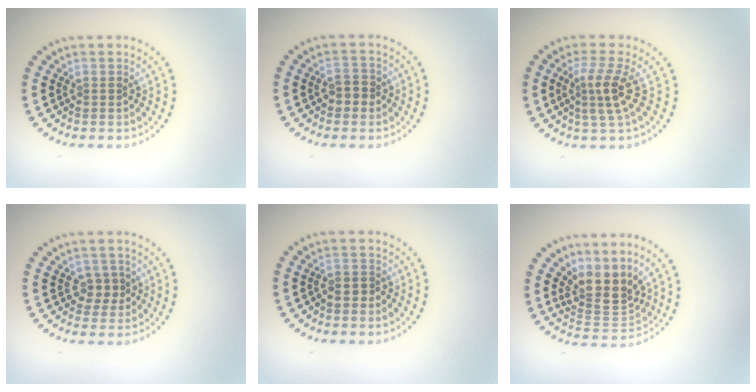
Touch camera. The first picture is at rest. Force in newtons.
{"total": 1.9, "press": 1.8, "slide": 0.5}
{"total": 3.0, "press": 2.3, "slide": 1.9}
{"total": 1.9, "press": 1.7, "slide": 0.7}
{"total": 1.1, "press": 0.9, "slide": 0.6}
{"total": 3.9, "press": 2.9, "slide": 2.5}